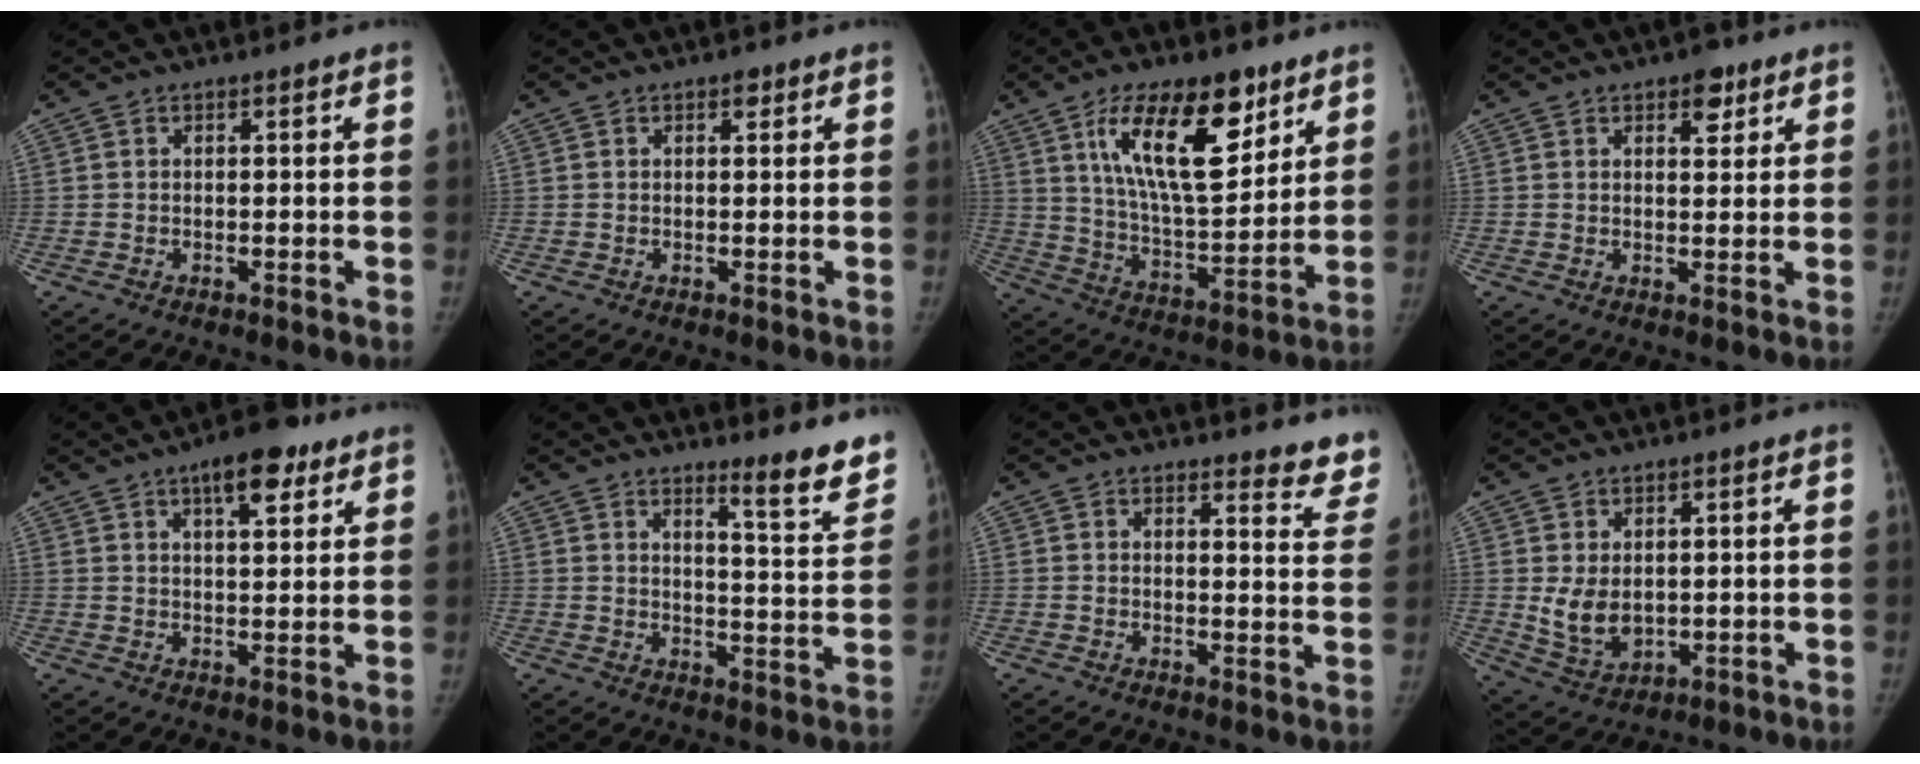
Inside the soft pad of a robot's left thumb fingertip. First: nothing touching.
{"total": 1.3, "force": [0.7, 0.7, 0.8], "torque": [-0.005, -0.001, 0.008]}
{"total": 19.9, "force": [10.1, 8.3, 15.0], "torque": [-0.206, -0.052, 0.181]}
{"total": 4.4, "force": [2.6, 2.3, 2.8], "torque": [-0.017, -0.011, 0.032]}
{"total": 9.5, "force": [5.4, 3.8, 6.8], "torque": [-0.080, -0.018, 0.077]}
{"total": 10.9, "force": [8.5, 1.6, 6.7], "torque": [-0.060, -0.075, 0.110]}
{"total": 9.2, "force": [8.9, 2.1, 1.1], "torque": [0.029, -0.084, 0.071]}
{"total": 6.8, "force": [0.6, 4.8, 4.7], "torque": [-0.069, -0.018, 0.028]}